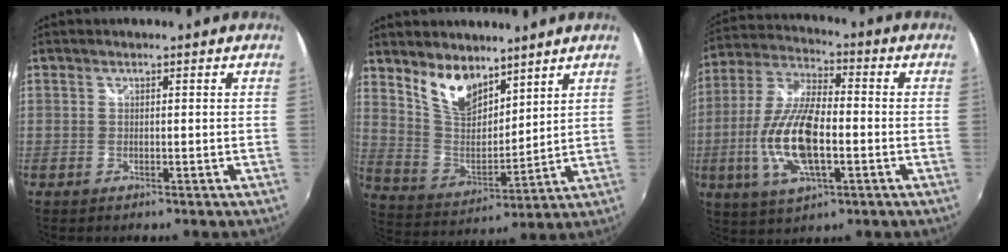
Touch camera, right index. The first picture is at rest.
{"total": 10.9, "force": [7.7, 5.3, 5.6], "torque": [-0.106, 0.001, 0.157]}
{"total": 15.8, "force": [-3.4, 5.9, 14.3], "torque": [-0.297, -0.005, -0.065]}